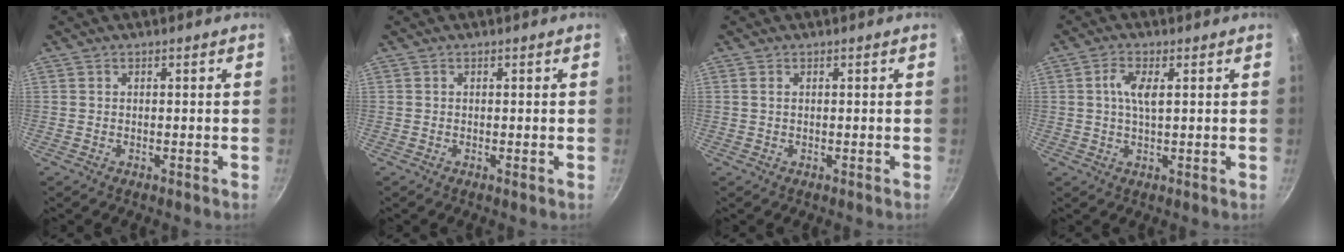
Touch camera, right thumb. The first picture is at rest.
{"total": 0.0}
{"total": 0.5, "force": [0.2, 0.2, 0.4], "torque": [-0.008, 0.001, 0.003]}
{"total": 4.3, "force": [1.0, 1.5, 3.9], "torque": [-0.078, 0.004, 0.017]}